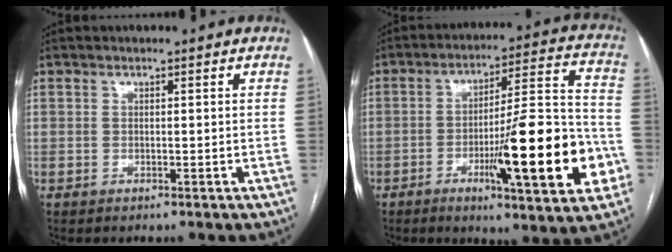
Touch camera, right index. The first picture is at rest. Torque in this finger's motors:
{"motor_torque": [2.14, 0.00, 1.05, 0.21]}